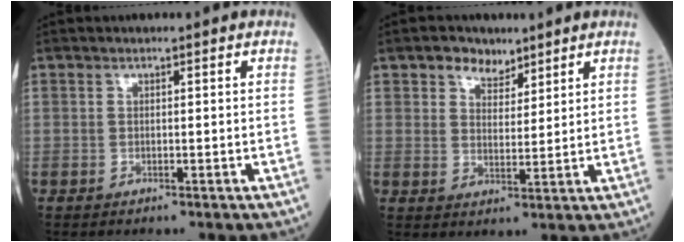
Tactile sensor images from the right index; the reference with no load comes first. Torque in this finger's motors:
{"motor_torque": [0.03, 0.05, 0.05, 0.03]}